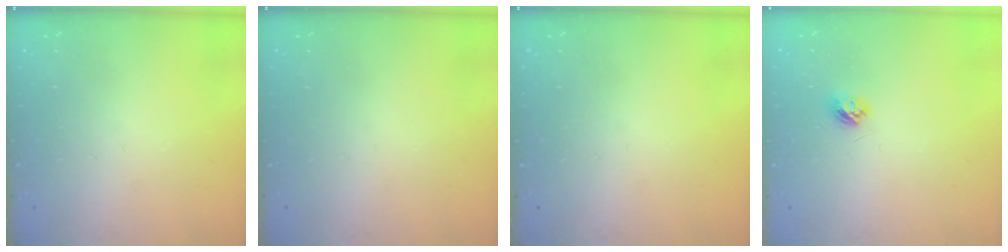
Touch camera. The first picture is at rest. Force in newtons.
{"total": 0.0}
{"total": 0.0}
{"total": 3.6, "press": 3.5, "slide": 0.4}